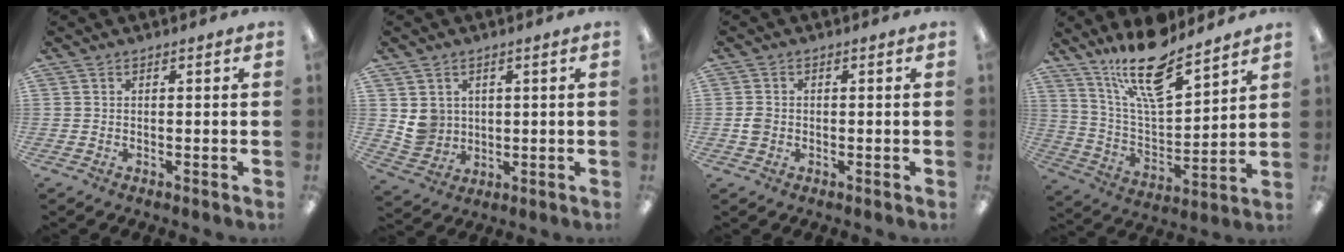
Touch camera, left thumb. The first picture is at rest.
{"total": 6.0, "force": [2.0, 5.6, 0.8], "torque": [-0.012, -0.002, 0.042]}
{"total": 2.4, "force": [-0.4, 2.1, 1.1], "torque": [-0.019, 0.005, -0.007]}
{"total": 17.5, "force": [13.3, 5.3, 10.0], "torque": [-0.181, -0.079, 0.227]}